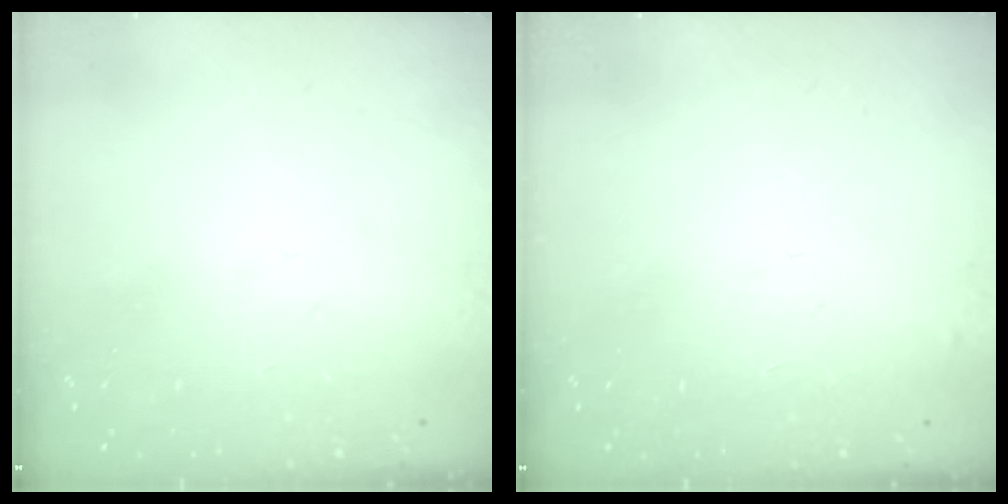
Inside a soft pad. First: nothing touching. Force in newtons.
{"total": 3.2, "press": 3.2, "slide": 0.4}